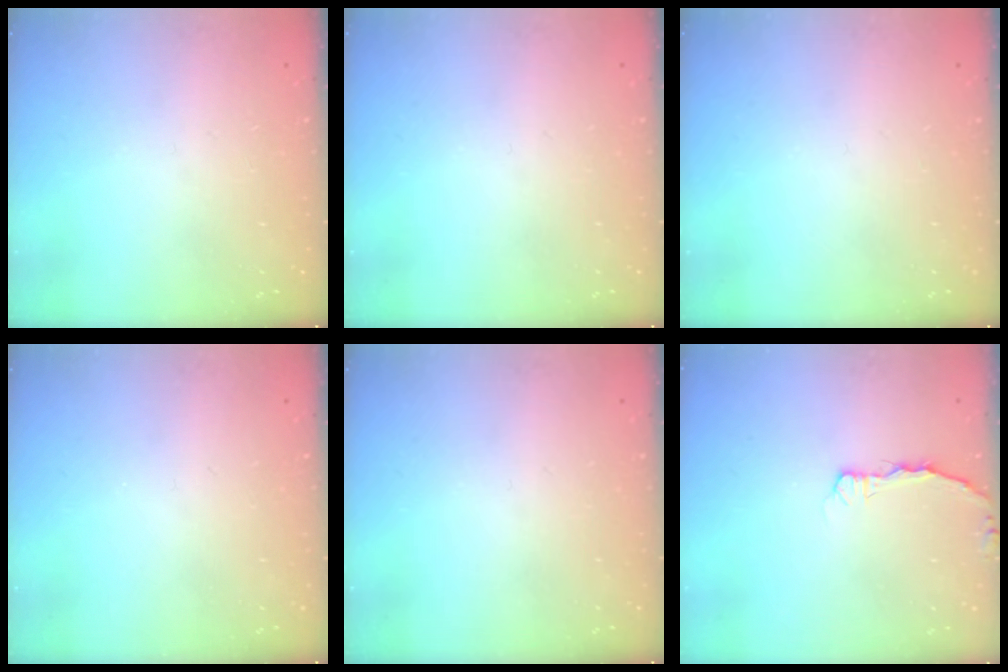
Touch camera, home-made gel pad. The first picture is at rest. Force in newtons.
{"total": 0.0}
{"total": 0.0}
{"total": 0.0}
{"total": 0.0}
{"total": 2.9, "press": 2.9, "slide": 0.4}